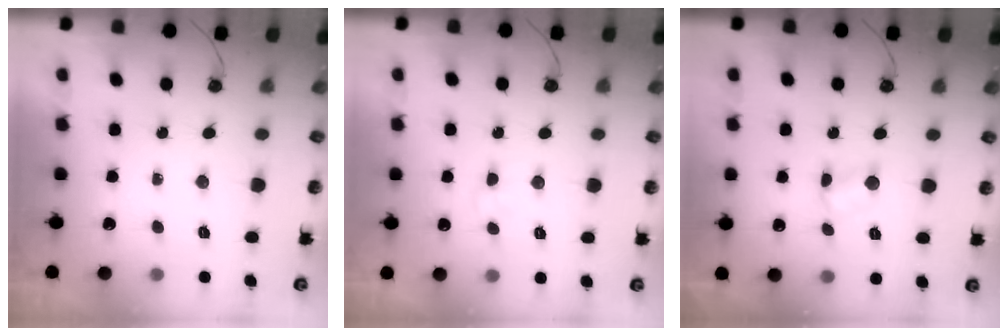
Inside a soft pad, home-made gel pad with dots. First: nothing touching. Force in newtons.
{"total": 2.9, "press": 2.7, "slide": 0.9}
{"total": 4.8, "press": 4.7, "slide": 0.5}